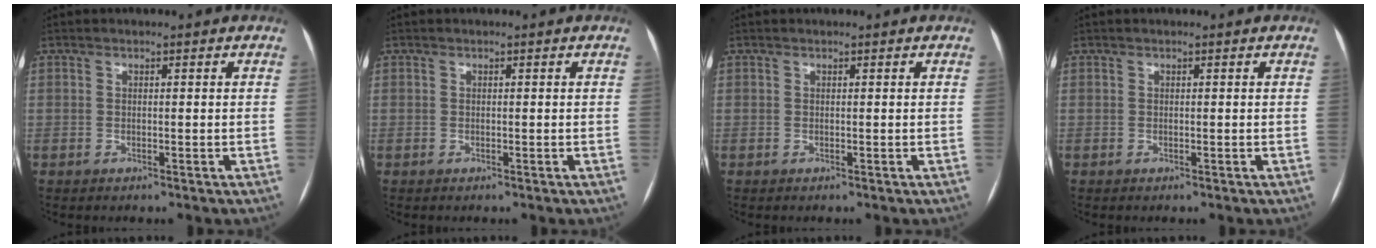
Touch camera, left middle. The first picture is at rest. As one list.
[{"total": 0.0}, {"total": 0.0}, {"total": 0.0}]